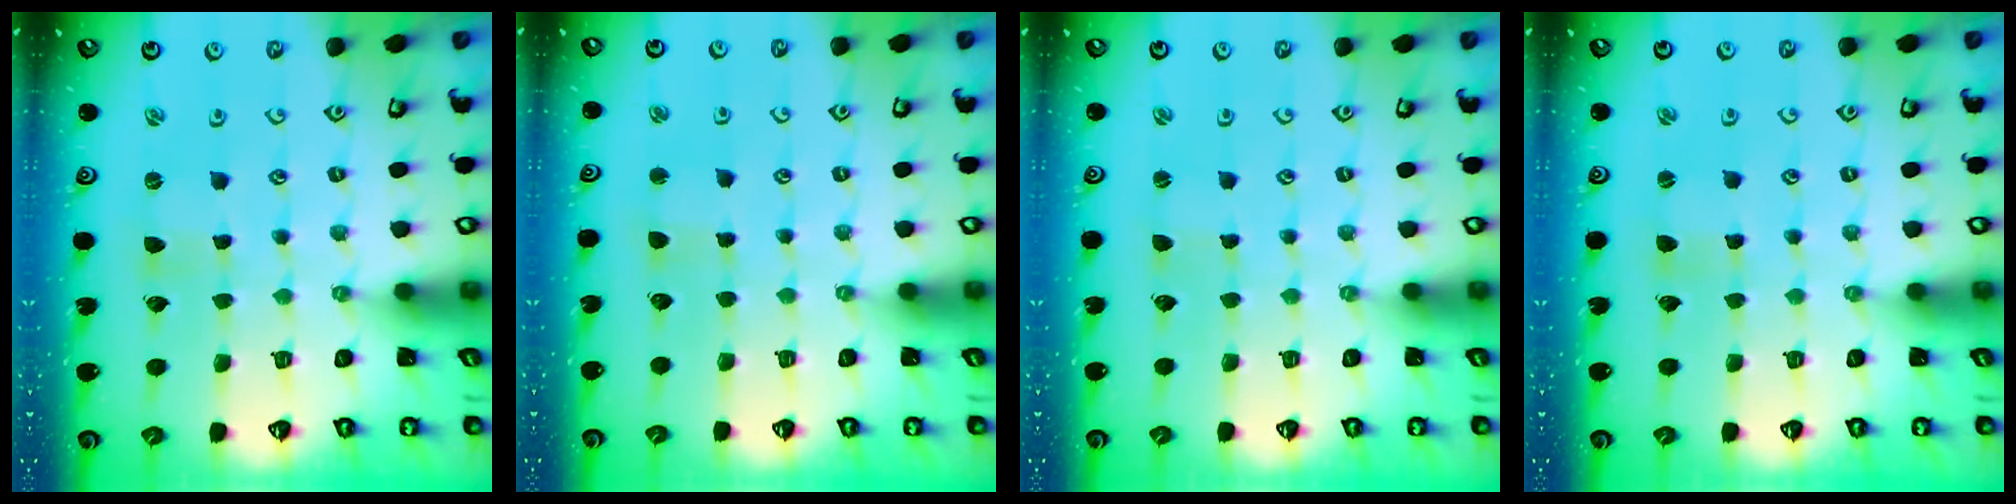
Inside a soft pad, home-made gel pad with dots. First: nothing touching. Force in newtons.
{"total": 2.4, "press": 2.4, "slide": 0.4}
{"total": 0.0}
{"total": 1.0, "press": 0.9, "slide": 0.2}